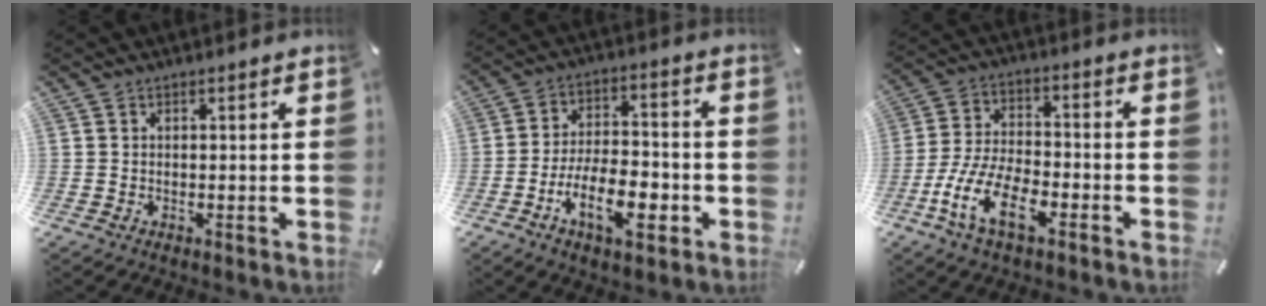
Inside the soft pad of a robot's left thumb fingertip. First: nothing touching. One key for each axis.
{"total": 14.4, "fx": -6.1, "fy": 7.2, "fz": 10.9, "tx": -0.204, "ty": 0.020, "tz": -0.109}
{"total": 12.6, "fx": -6.6, "fy": 6.2, "fz": 8.7, "tx": -0.195, "ty": 0.019, "tz": -0.127}